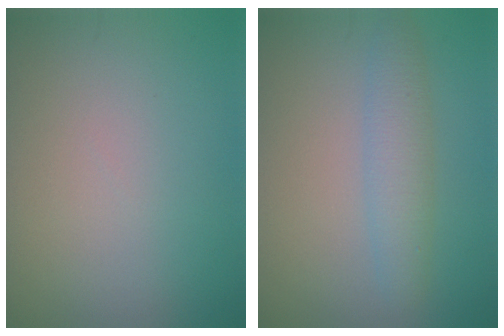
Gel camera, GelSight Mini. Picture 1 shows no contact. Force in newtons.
{"total": 2.9, "press": 2.9, "slide": 0.1}